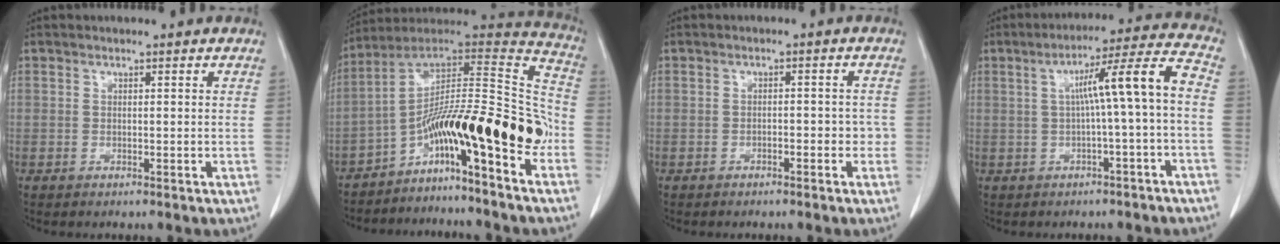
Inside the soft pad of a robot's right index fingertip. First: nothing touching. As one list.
[{"total": 19.3, "force": [-8.6, 1.4, 17.2], "torque": [-0.245, 0.047, -0.135]}, {"total": 2.8, "force": [-1.1, 1.3, 2.2], "torque": [-0.023, 0.017, -0.012]}, {"total": 9.1, "force": [-0.5, -0.8, 9.1], "torque": [-0.134, 0.029, -0.004]}]